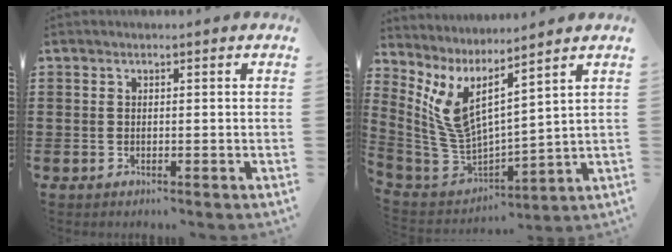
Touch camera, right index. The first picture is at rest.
{"total": 7.0, "force": [3.2, 2.4, 5.7], "torque": [-0.149, -0.057, 0.049]}